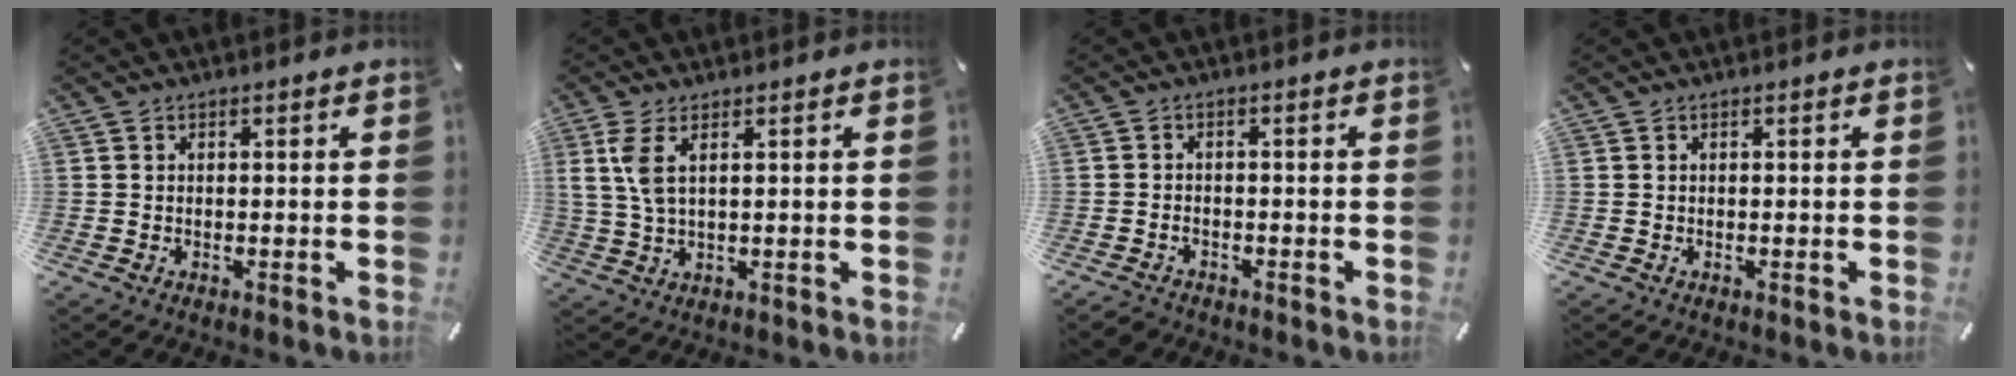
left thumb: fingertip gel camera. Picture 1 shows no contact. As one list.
[{"total": 5.4, "force": [1.9, 1.7, 4.8], "torque": [-0.121, -0.008, 0.027]}, {"total": 2.1, "force": [-1.4, 1.3, 1.0], "torque": [-0.026, 0.004, -0.030]}, {"total": 0.0}]